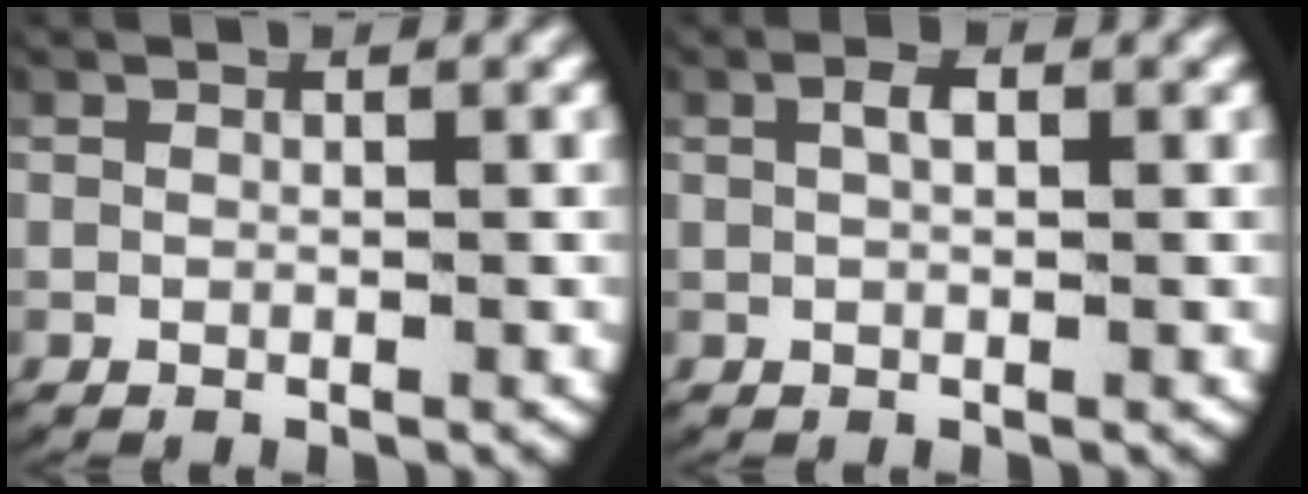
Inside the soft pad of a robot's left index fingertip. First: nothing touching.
{"total": 1.4, "force": [0.4, 0.6, 1.2], "torque": [-0.023, 0.000, 0.008]}